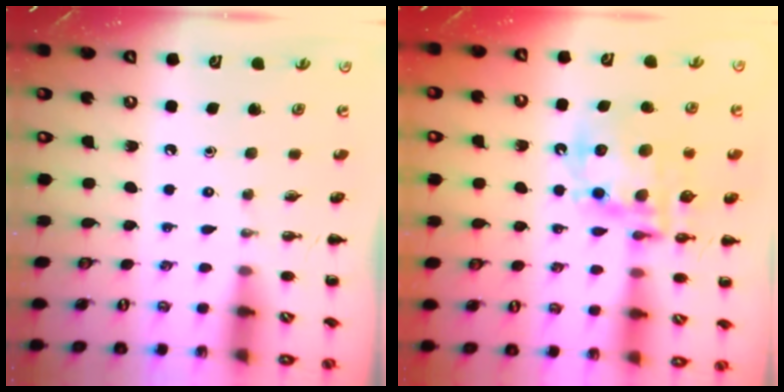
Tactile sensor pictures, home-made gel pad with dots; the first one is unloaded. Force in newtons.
{"total": 15.4, "press": 15.1, "slide": 3.3}